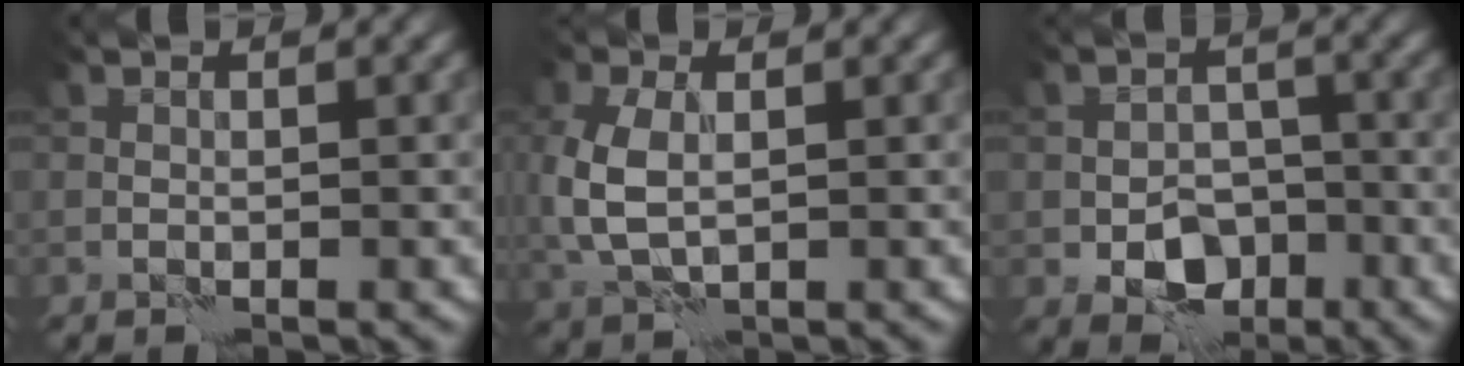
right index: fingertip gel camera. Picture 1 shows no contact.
{"total": 4.8, "force": [0.1, 3.0, 3.8], "torque": [-0.102, 0.002, 0.005]}
{"total": 4.9, "force": [-2.1, 3.6, 2.7], "torque": [-0.038, -0.006, -0.036]}